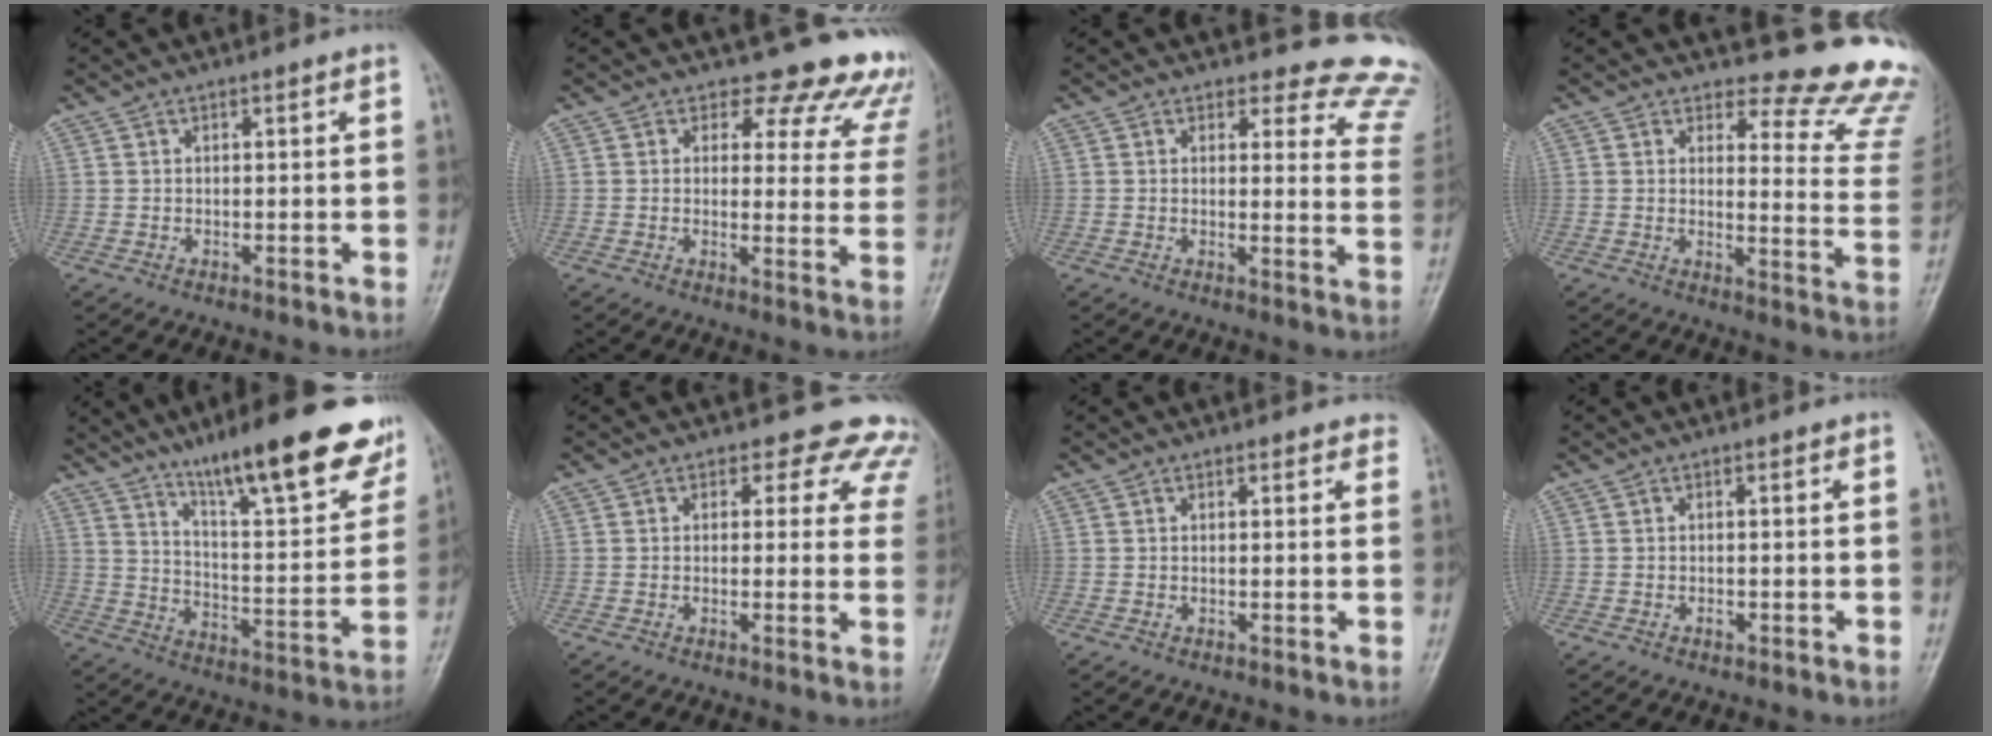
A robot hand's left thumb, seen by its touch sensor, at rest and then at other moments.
{"total": 14.7, "force": [13.2, 6.0, 1.9], "torque": [0.039, -0.100, 0.113]}
{"total": 14.0, "force": [13.3, 4.1, 1.0], "torque": [0.050, -0.131, 0.101]}
{"total": 15.1, "force": [14.6, 3.2, 1.8], "torque": [0.027, -0.176, 0.138]}
{"total": 22.4, "force": [15.5, 4.7, 15.4], "torque": [-0.191, -0.066, 0.238]}
{"total": 9.6, "force": [8.2, 4.9, 1.5], "torque": [0.044, -0.034, 0.057]}
{"total": 2.5, "force": [2.1, 1.1, 0.6], "torque": [0.018, -0.006, 0.008]}
{"total": 0.7, "force": [-0.3, 0.5, 0.4], "torque": [-0.005, 0.001, -0.006]}